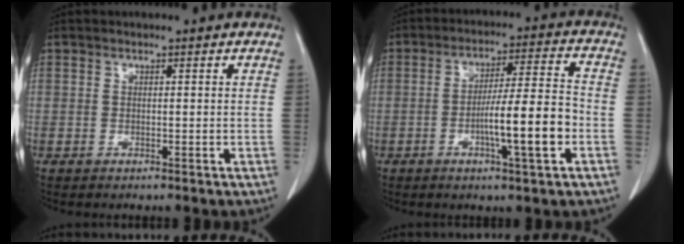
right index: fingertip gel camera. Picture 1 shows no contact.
{"total": 10.6, "force": [-3.2, 0.2, 10.1], "torque": [-0.167, 0.003, -0.053]}